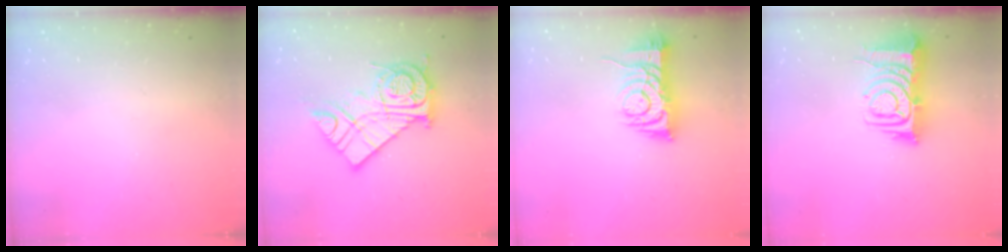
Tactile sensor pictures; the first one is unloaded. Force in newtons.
{"total": 15.8, "press": 15.7, "slide": 1.3}
{"total": 8.0, "press": 7.9, "slide": 1.3}
{"total": 9.5, "press": 9.4, "slide": 1.2}